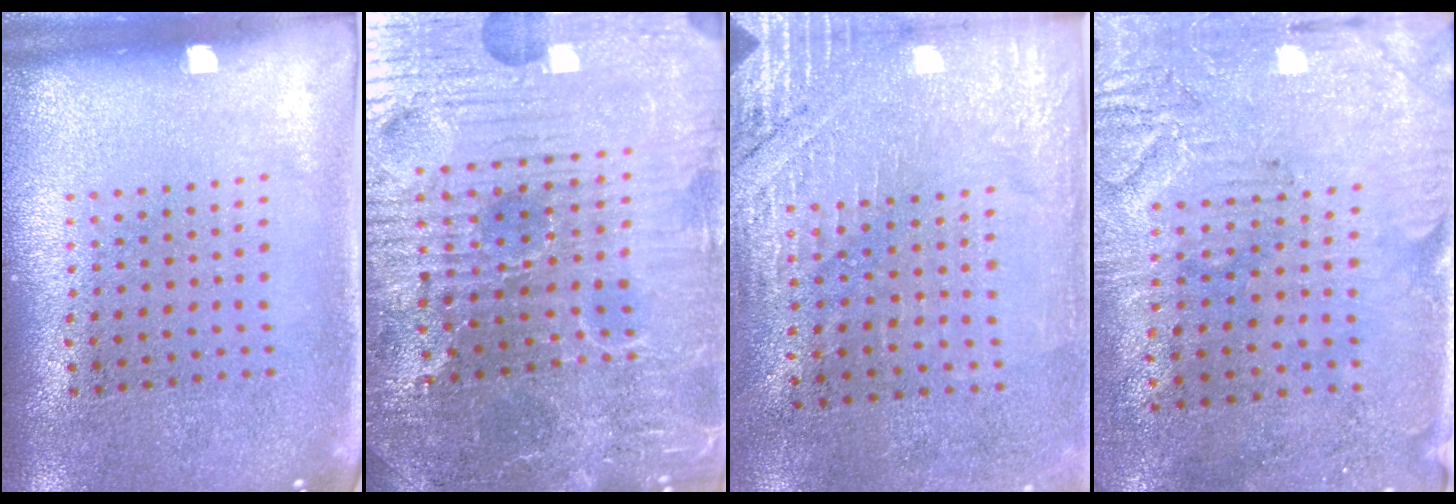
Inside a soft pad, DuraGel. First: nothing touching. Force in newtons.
{"total": 5.6, "press": 5.4, "slide": 1.6}
{"total": 2.7, "press": 2.5, "slide": 1.1}
{"total": 3.0, "press": 2.5, "slide": 1.7}